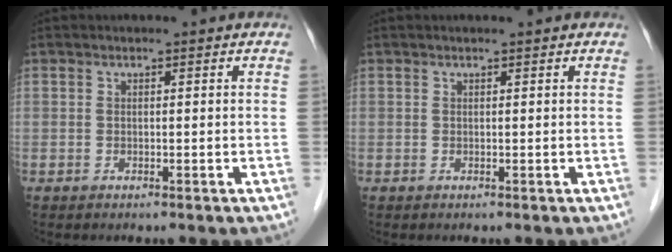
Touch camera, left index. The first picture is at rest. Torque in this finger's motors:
{"motor_torque": [-0.28, -0.22, 0.03, -0.01]}